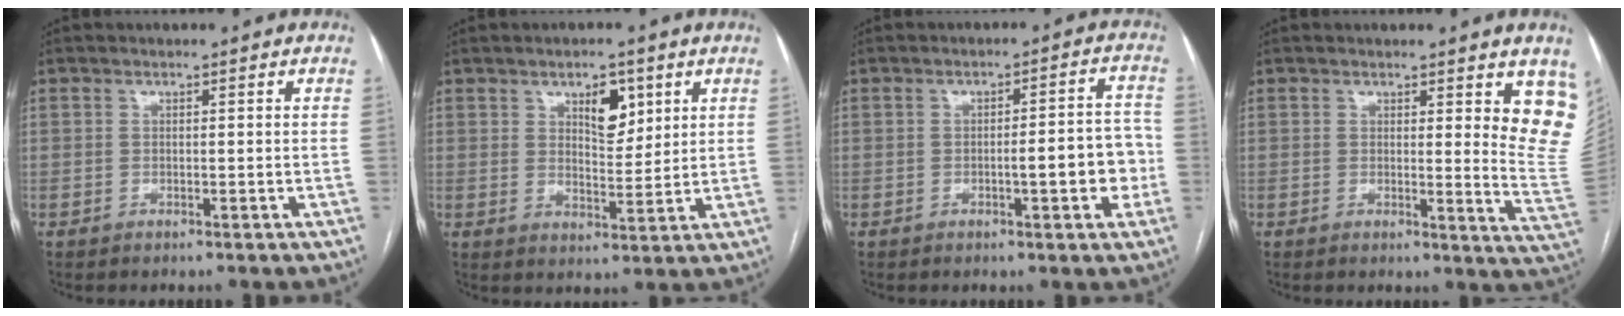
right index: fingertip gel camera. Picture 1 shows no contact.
{"total": 6.1, "force": [3.1, 2.8, 4.5], "torque": [-0.070, -0.001, 0.052]}
{"total": 6.8, "force": [-1.4, 1.5, 6.5], "torque": [-0.081, 0.019, -0.016]}
{"total": 8.8, "force": [4.9, 1.2, 7.2], "torque": [-0.074, -0.028, 0.039]}